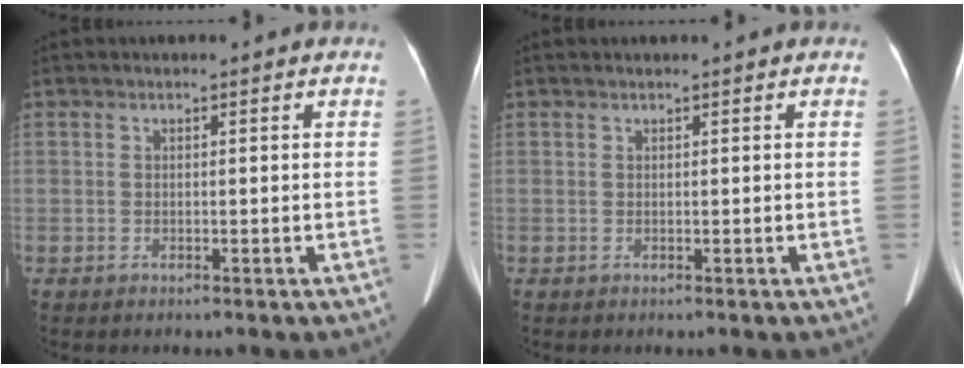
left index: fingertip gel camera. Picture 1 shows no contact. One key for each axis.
{"total": 0.9, "fx": 0.8, "fy": -0.2, "fz": 0.4, "tx": -0.009, "ty": 0.013, "tz": 0.019}